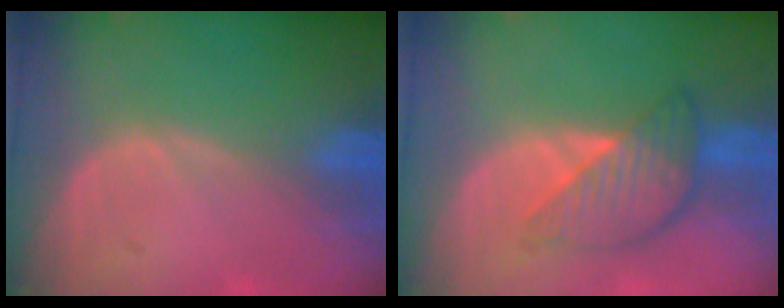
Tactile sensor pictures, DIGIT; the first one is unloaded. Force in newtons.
{"total": 6.2, "press": 6.2, "slide": 0.4}